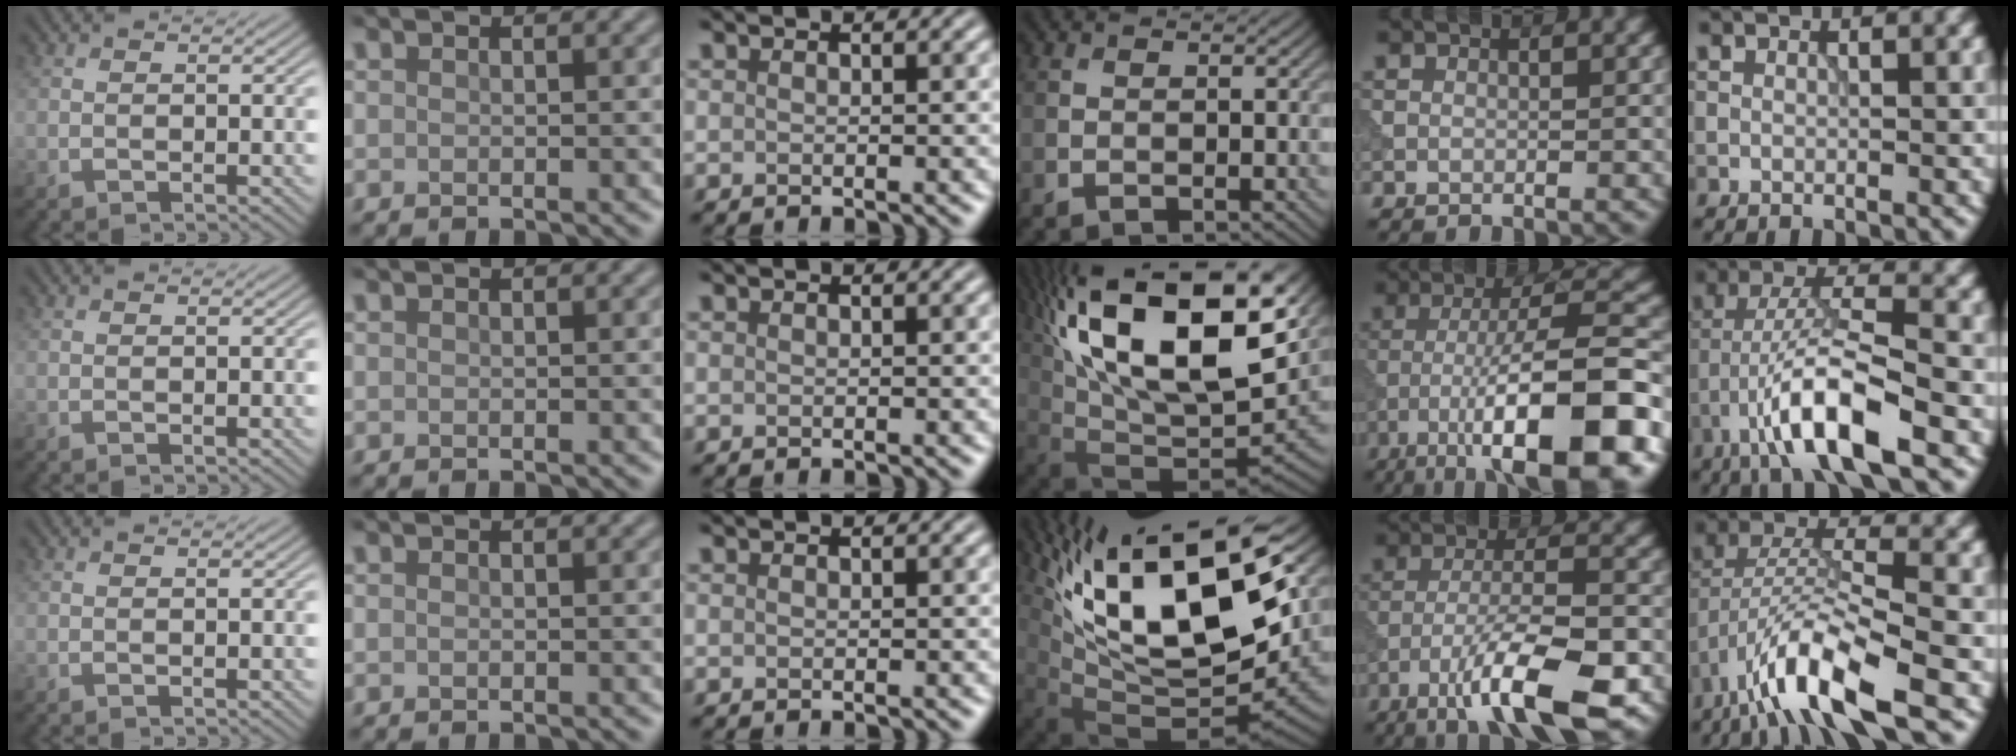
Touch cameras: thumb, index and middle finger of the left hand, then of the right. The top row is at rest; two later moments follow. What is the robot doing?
{"motion": "dispense", "object": "syringe"}